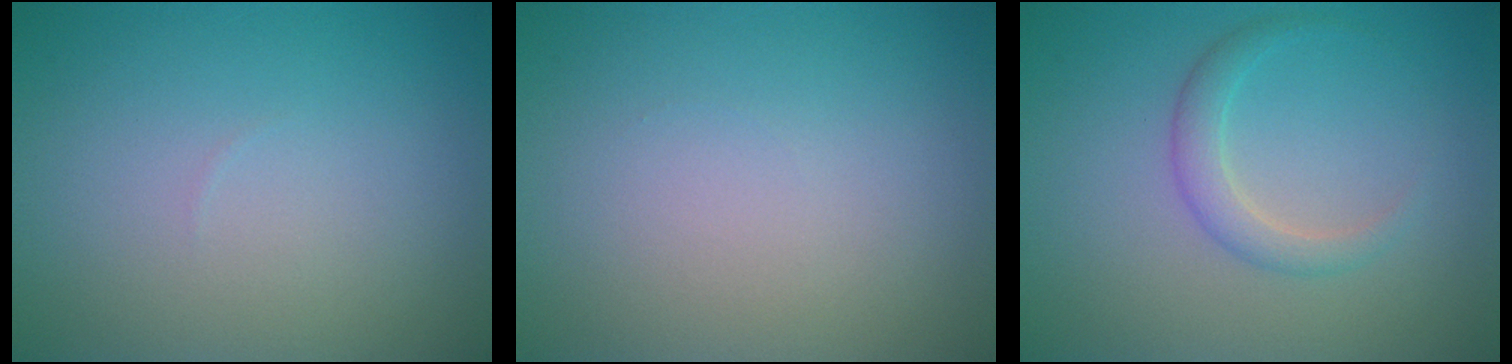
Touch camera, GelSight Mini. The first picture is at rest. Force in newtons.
{"total": 0.0}
{"total": 2.0, "press": 2.0, "slide": 0.2}